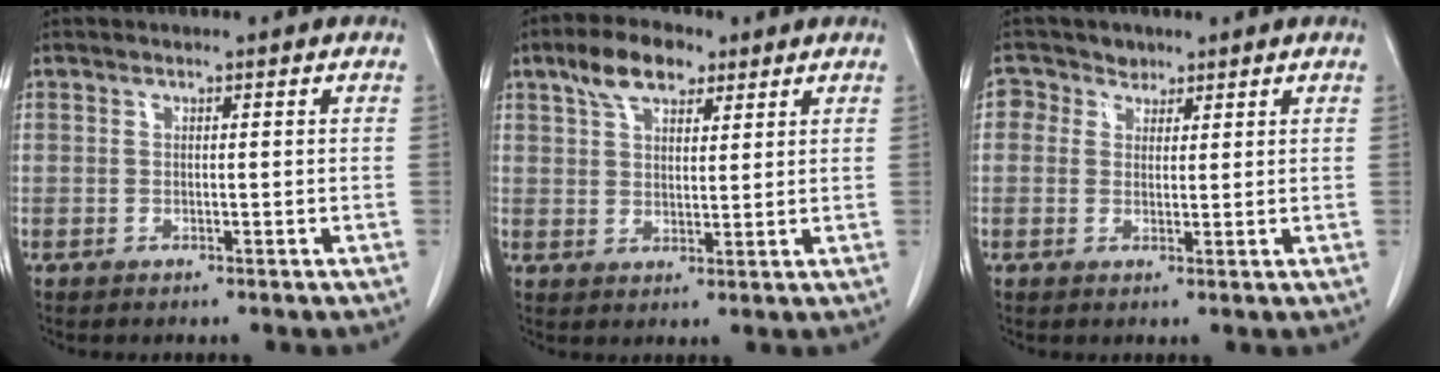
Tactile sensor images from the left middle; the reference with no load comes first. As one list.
[{"total": 7.2, "force": [4.5, 3.3, 4.5], "torque": [-0.086, 0.020, 0.082]}, {"total": 3.0, "force": [1.7, 2.5, 0.1], "torque": [0.004, 0.012, 0.025]}]